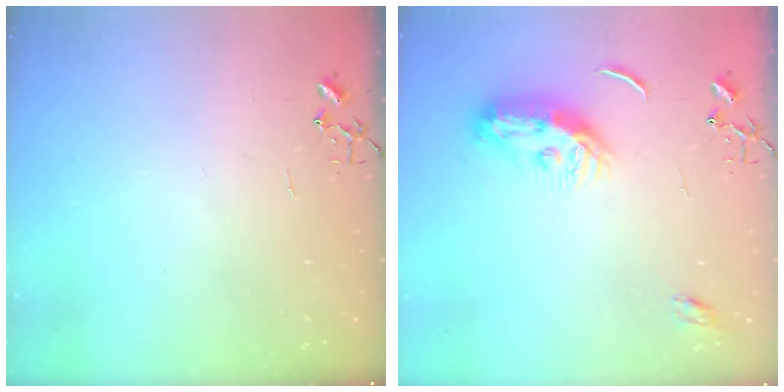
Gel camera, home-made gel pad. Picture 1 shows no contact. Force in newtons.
{"total": 10.2, "press": 10.2, "slide": 0.5}